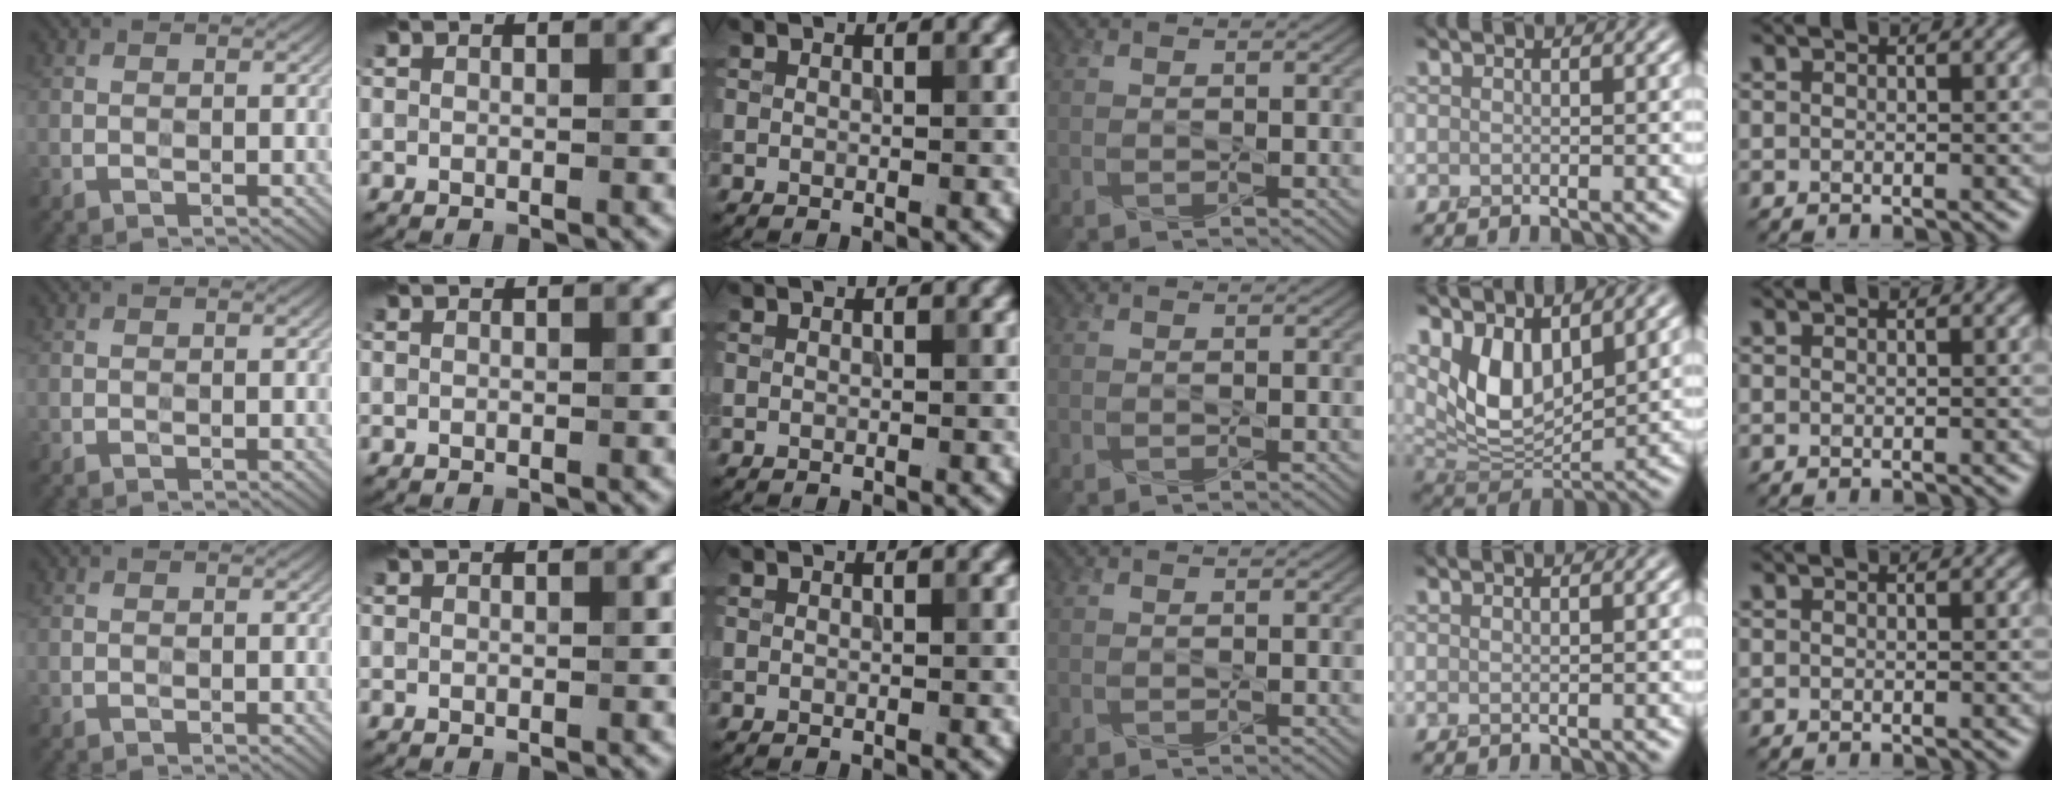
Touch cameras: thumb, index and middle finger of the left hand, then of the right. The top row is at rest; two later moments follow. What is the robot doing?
{"motion": "press", "object": "sticky note"}